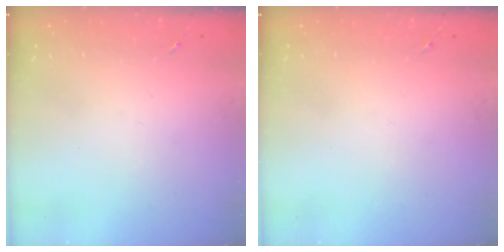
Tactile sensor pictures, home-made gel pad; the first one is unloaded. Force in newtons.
{"total": 0.0}